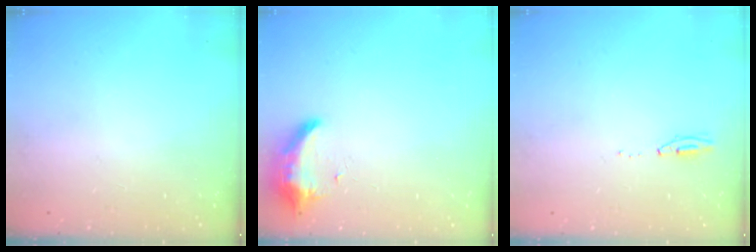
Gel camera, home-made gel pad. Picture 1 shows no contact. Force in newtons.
{"total": 8.3, "press": 8.3, "slide": 0.1}
{"total": 15.0, "press": 4.8, "slide": 14.3}